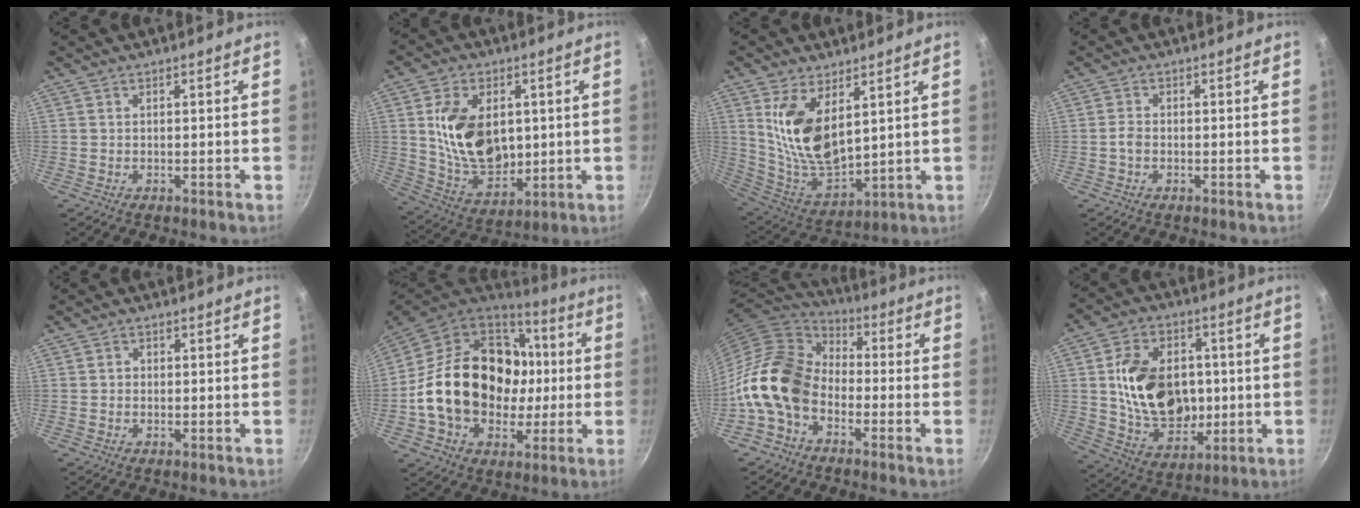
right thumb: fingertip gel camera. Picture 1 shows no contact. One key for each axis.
{"total": 16.8, "fx": 2.4, "fy": 11.5, "fz": 11.9, "tx": -0.178, "ty": -0.020, "tz": 0.056}
{"total": 14.9, "fx": 5.3, "fy": 7.8, "fz": 11.5, "tx": -0.204, "ty": -0.050, "tz": 0.118}
{"total": 1.7, "fx": -0.6, "fy": 1.1, "fz": 1.1, "tx": -0.024, "ty": 0.011, "tz": -0.014}
{"total": 1.3, "fx": 0.0, "fy": 1.2, "fz": 0.4, "tx": -0.002, "ty": 0.001, "tz": -0.004}
{"total": 27.1, "fx": 0.1, "fy": 20.7, "fz": 17.5, "tx": -0.286, "ty": 0.039, "tz": 0.019}
{"total": 15.2, "fx": -4.6, "fy": 10.7, "fz": 9.8, "tx": -0.155, "ty": 0.055, "tz": -0.115}
{"total": 19.6, "fx": 1.0, "fy": 14.6, "fz": 13.1, "tx": -0.184, "ty": 0.007, "tz": 0.027}